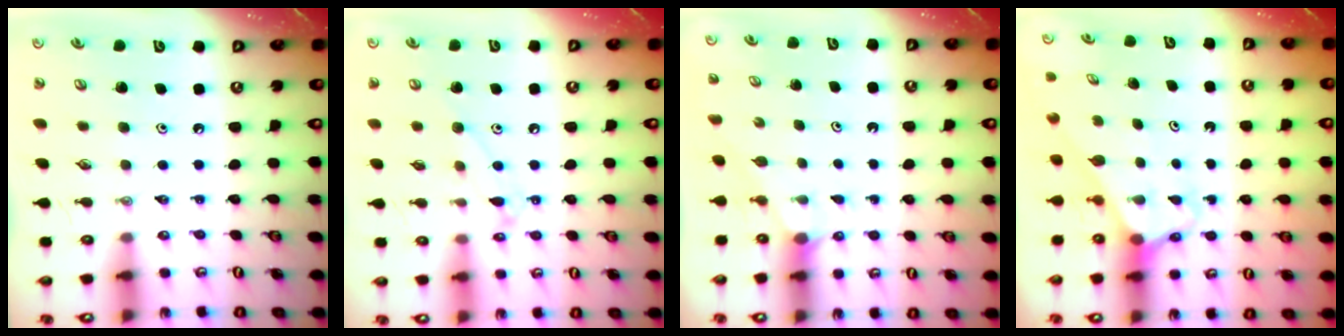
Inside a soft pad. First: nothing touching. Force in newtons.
{"total": 8.8, "press": 8.8, "slide": 0.6}
{"total": 1.4, "press": 1.4, "slide": 0.1}
{"total": 2.7, "press": 2.7, "slide": 0.1}